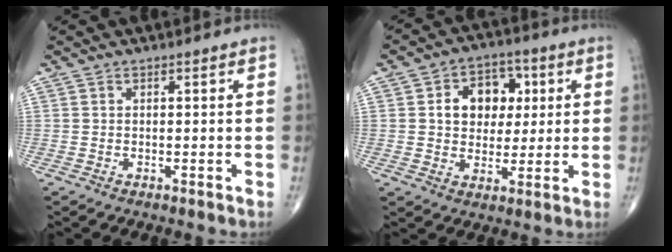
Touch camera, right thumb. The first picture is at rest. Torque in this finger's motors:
{"motor_torque": [0.81, 2.16, 0.93, 0.14, 0.09]}